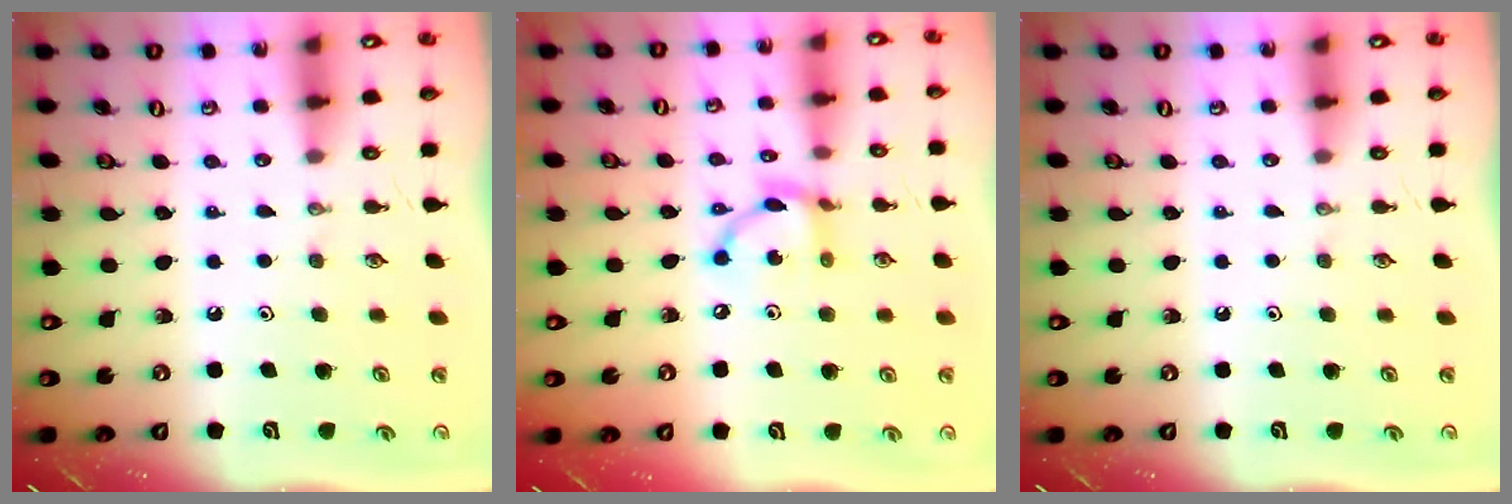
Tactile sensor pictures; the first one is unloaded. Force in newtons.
{"total": 10.4, "press": 10.3, "slide": 0.6}
{"total": 0.0}